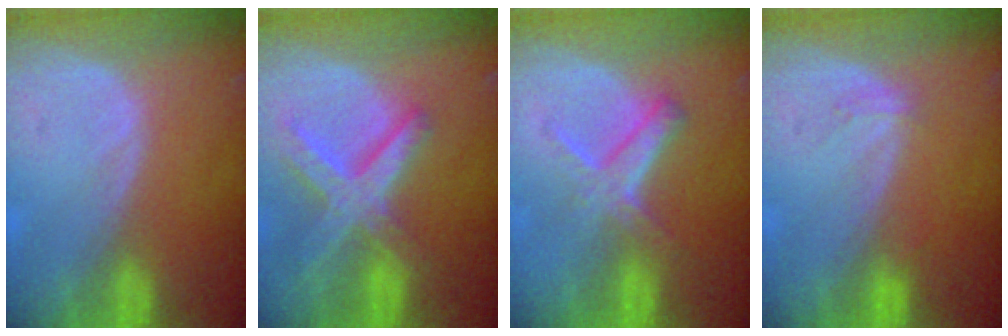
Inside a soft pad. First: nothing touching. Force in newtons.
{"total": 8.3, "press": 7.1, "slide": 4.3}
{"total": 5.8, "press": 5.1, "slide": 2.9}
{"total": 1.1, "press": 1.1, "slide": 0.1}